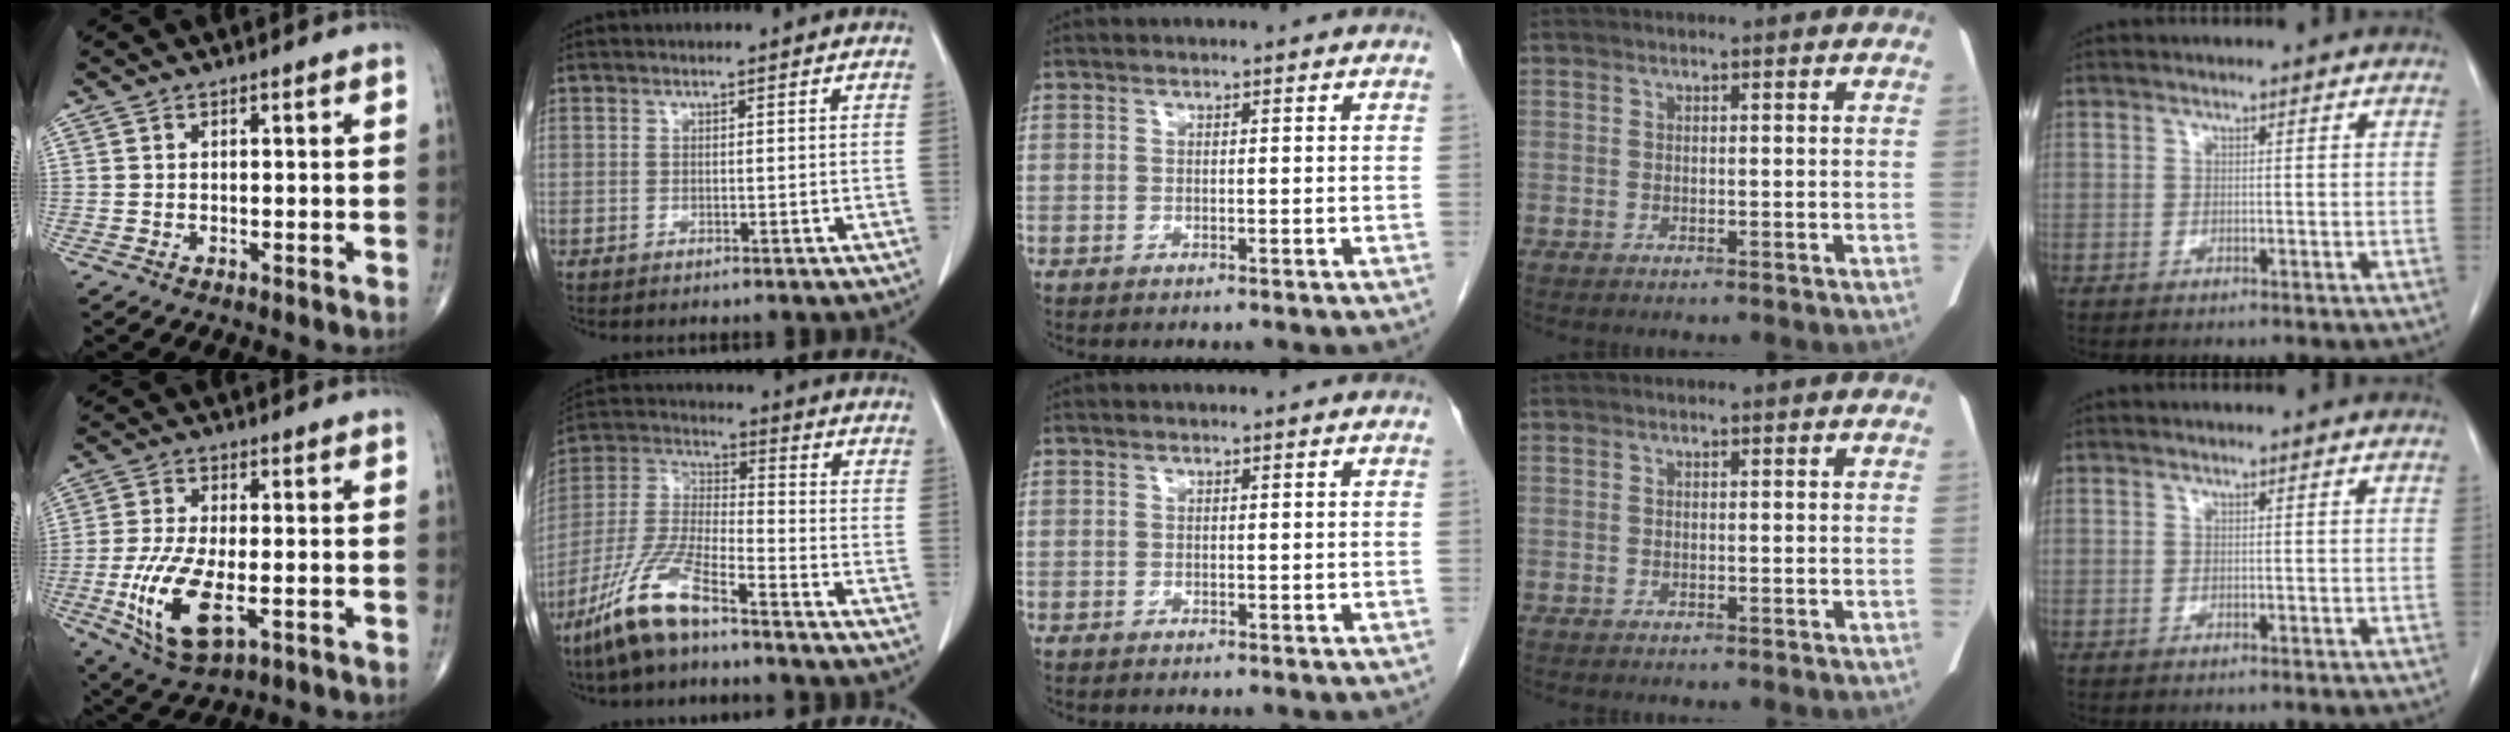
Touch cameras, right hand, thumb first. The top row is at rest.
{"thumb": {"total": 12.4, "force": [-3.3, 5.3, 10.8], "torque": [-0.224, -0.007, -0.054]}, "index": {"total": 12.1, "force": [-8.6, 2.1, 8.2], "torque": [-0.185, -0.017, -0.173]}}